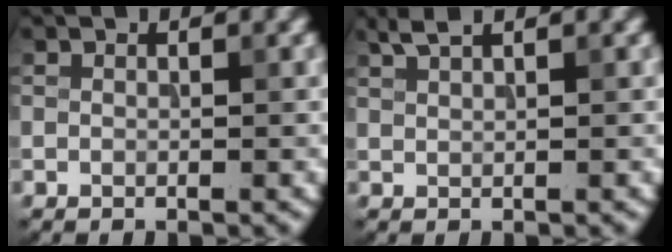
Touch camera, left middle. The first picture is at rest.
{"total": 1.7, "force": [1.3, 0.4, 1.0], "torque": [-0.018, 0.003, 0.027]}